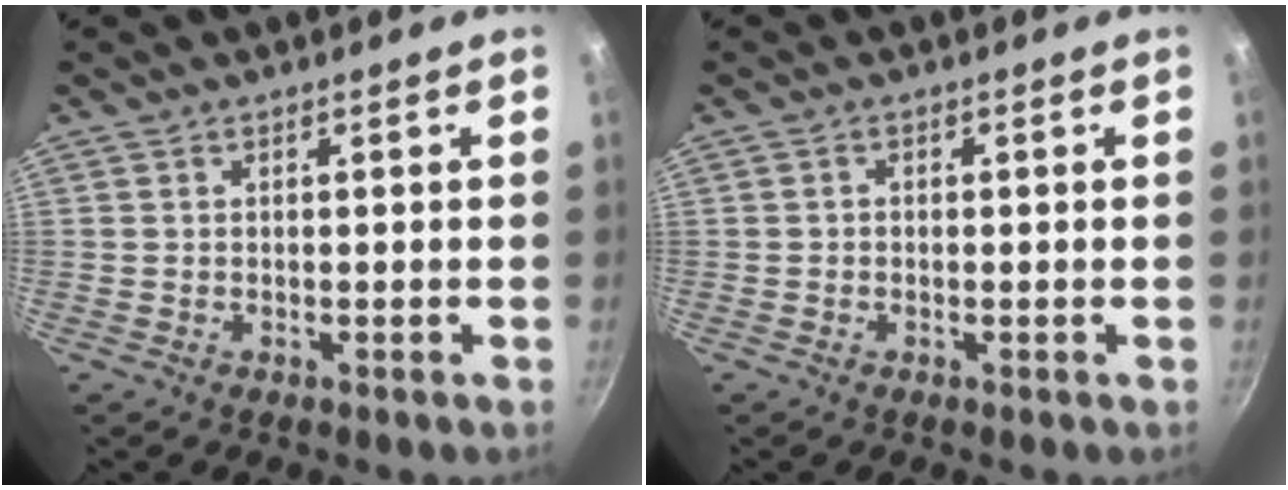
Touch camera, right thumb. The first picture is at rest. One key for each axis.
{"total": 0.6, "fx": -0.1, "fy": 0.5, "fz": 0.3, "tx": 0.000, "ty": 0.002, "tz": -0.006}